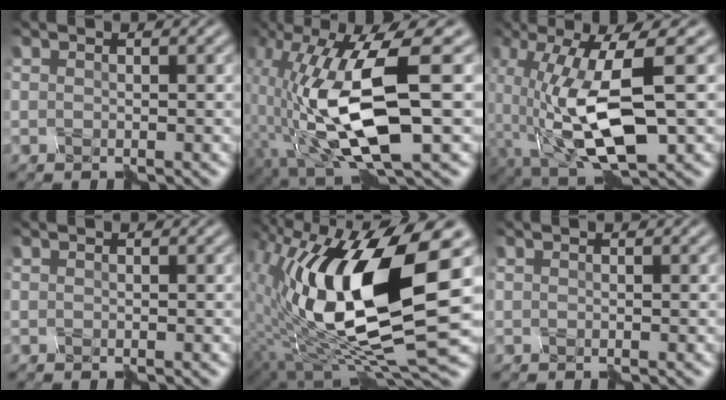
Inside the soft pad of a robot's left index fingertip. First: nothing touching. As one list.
[{"total": 11.3, "force": [-2.8, 3.3, 10.4], "torque": [-0.211, -0.001, -0.043]}, {"total": 10.1, "force": [-2.0, 3.4, 9.3], "torque": [-0.196, -0.006, -0.023]}, {"total": 0.0}, {"total": 17.0, "force": [1.1, 7.4, 15.3], "torque": [-0.300, -0.003, 0.022]}, {"total": 0.0}]